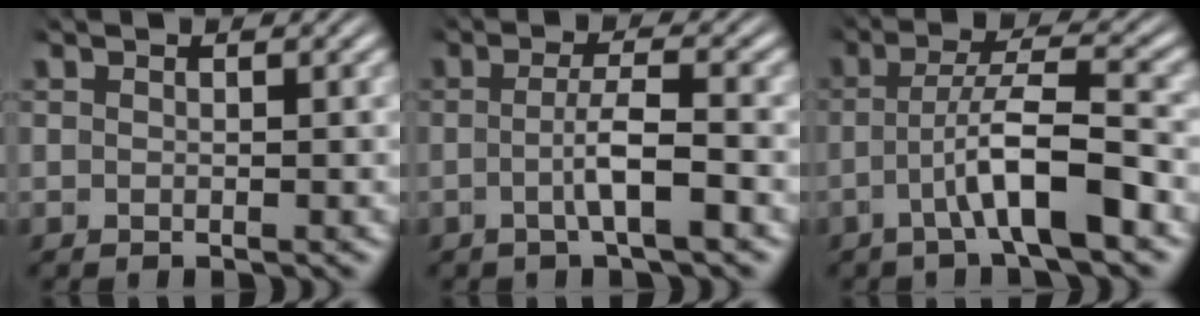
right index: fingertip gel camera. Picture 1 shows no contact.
{"total": 3.1, "force": [-1.1, 0.1, 2.9], "torque": [-0.046, 0.001, -0.021]}
{"total": 5.0, "force": [-1.9, 1.0, 4.5], "torque": [-0.080, 0.004, -0.034]}